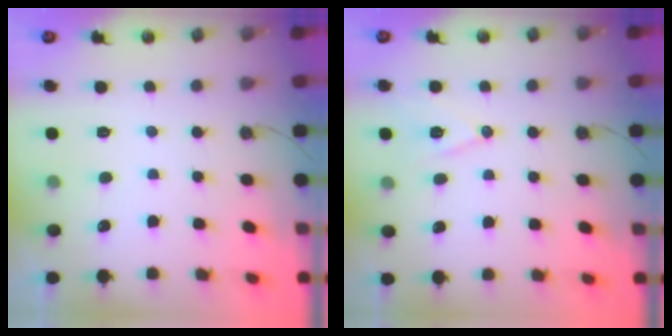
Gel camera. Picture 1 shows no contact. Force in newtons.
{"total": 9.6, "press": 9.0, "slide": 3.5}